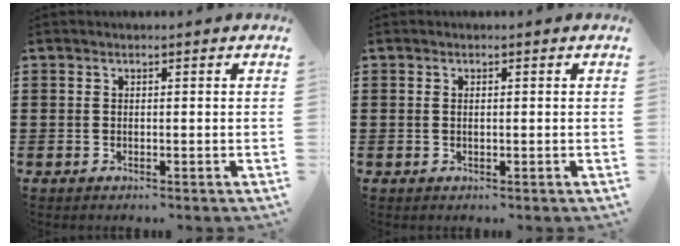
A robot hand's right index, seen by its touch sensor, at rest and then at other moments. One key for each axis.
{"total": 0.7, "fx": 0.2, "fy": 0.2, "fz": 0.6, "tx": -0.011, "ty": 0.001, "tz": 0.003}